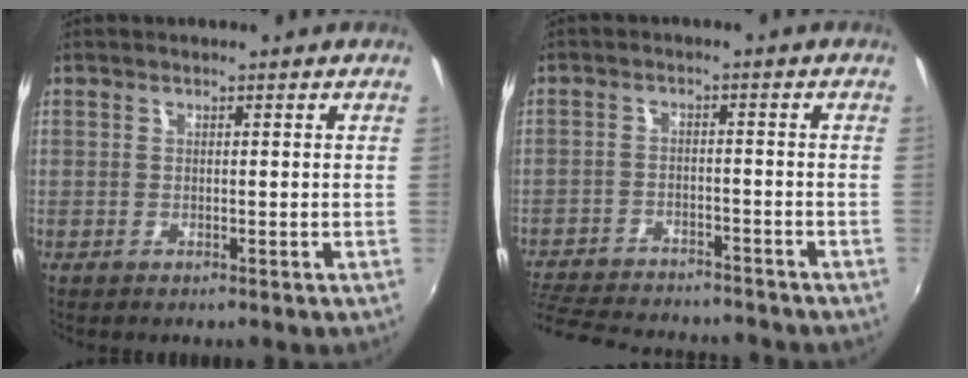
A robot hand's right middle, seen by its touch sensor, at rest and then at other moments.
{"total": 17.0, "force": [-14.8, 5.0, 6.8], "torque": [-0.156, -0.012, -0.218]}